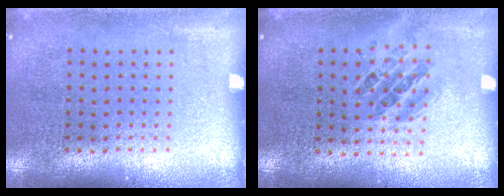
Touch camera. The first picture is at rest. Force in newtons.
{"total": 1.0, "press": 0.9, "slide": 0.3}